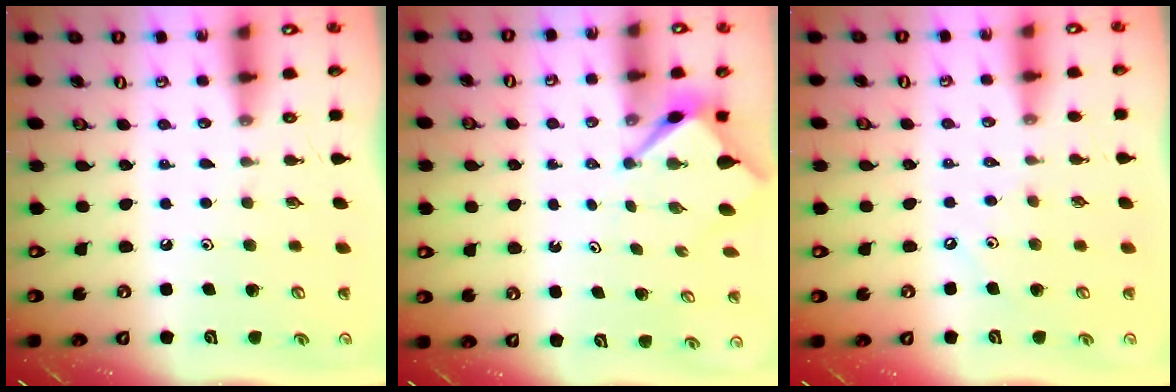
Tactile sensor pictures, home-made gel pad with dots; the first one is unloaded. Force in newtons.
{"total": 3.2, "press": 3.2, "slide": 0.2}
{"total": 2.1, "press": 2.0, "slide": 0.3}